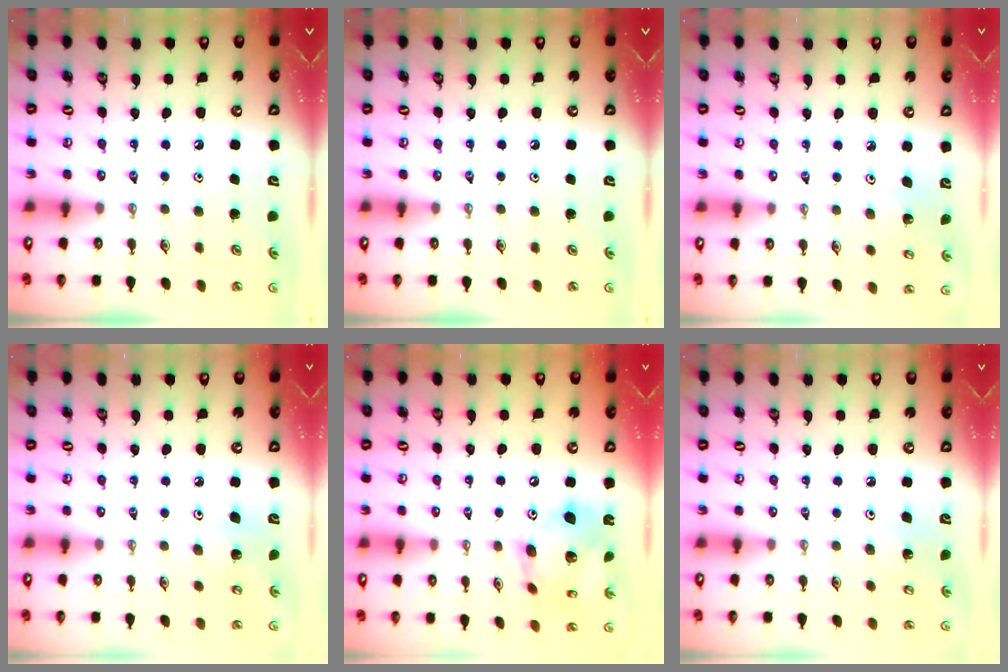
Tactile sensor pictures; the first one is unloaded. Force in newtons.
{"total": 0.0}
{"total": 2.3, "press": 2.3, "slide": 0.1}
{"total": 5.2, "press": 5.1, "slide": 0.4}
{"total": 16.0, "press": 15.9, "slide": 1.8}
{"total": 3.3, "press": 3.3, "slide": 0.3}